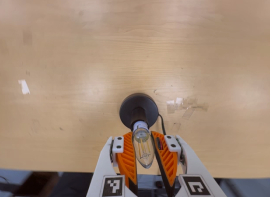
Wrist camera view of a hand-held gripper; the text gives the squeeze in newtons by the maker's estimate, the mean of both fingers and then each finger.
{"total": 14.2, "left": 14.5, "right": 13.8}